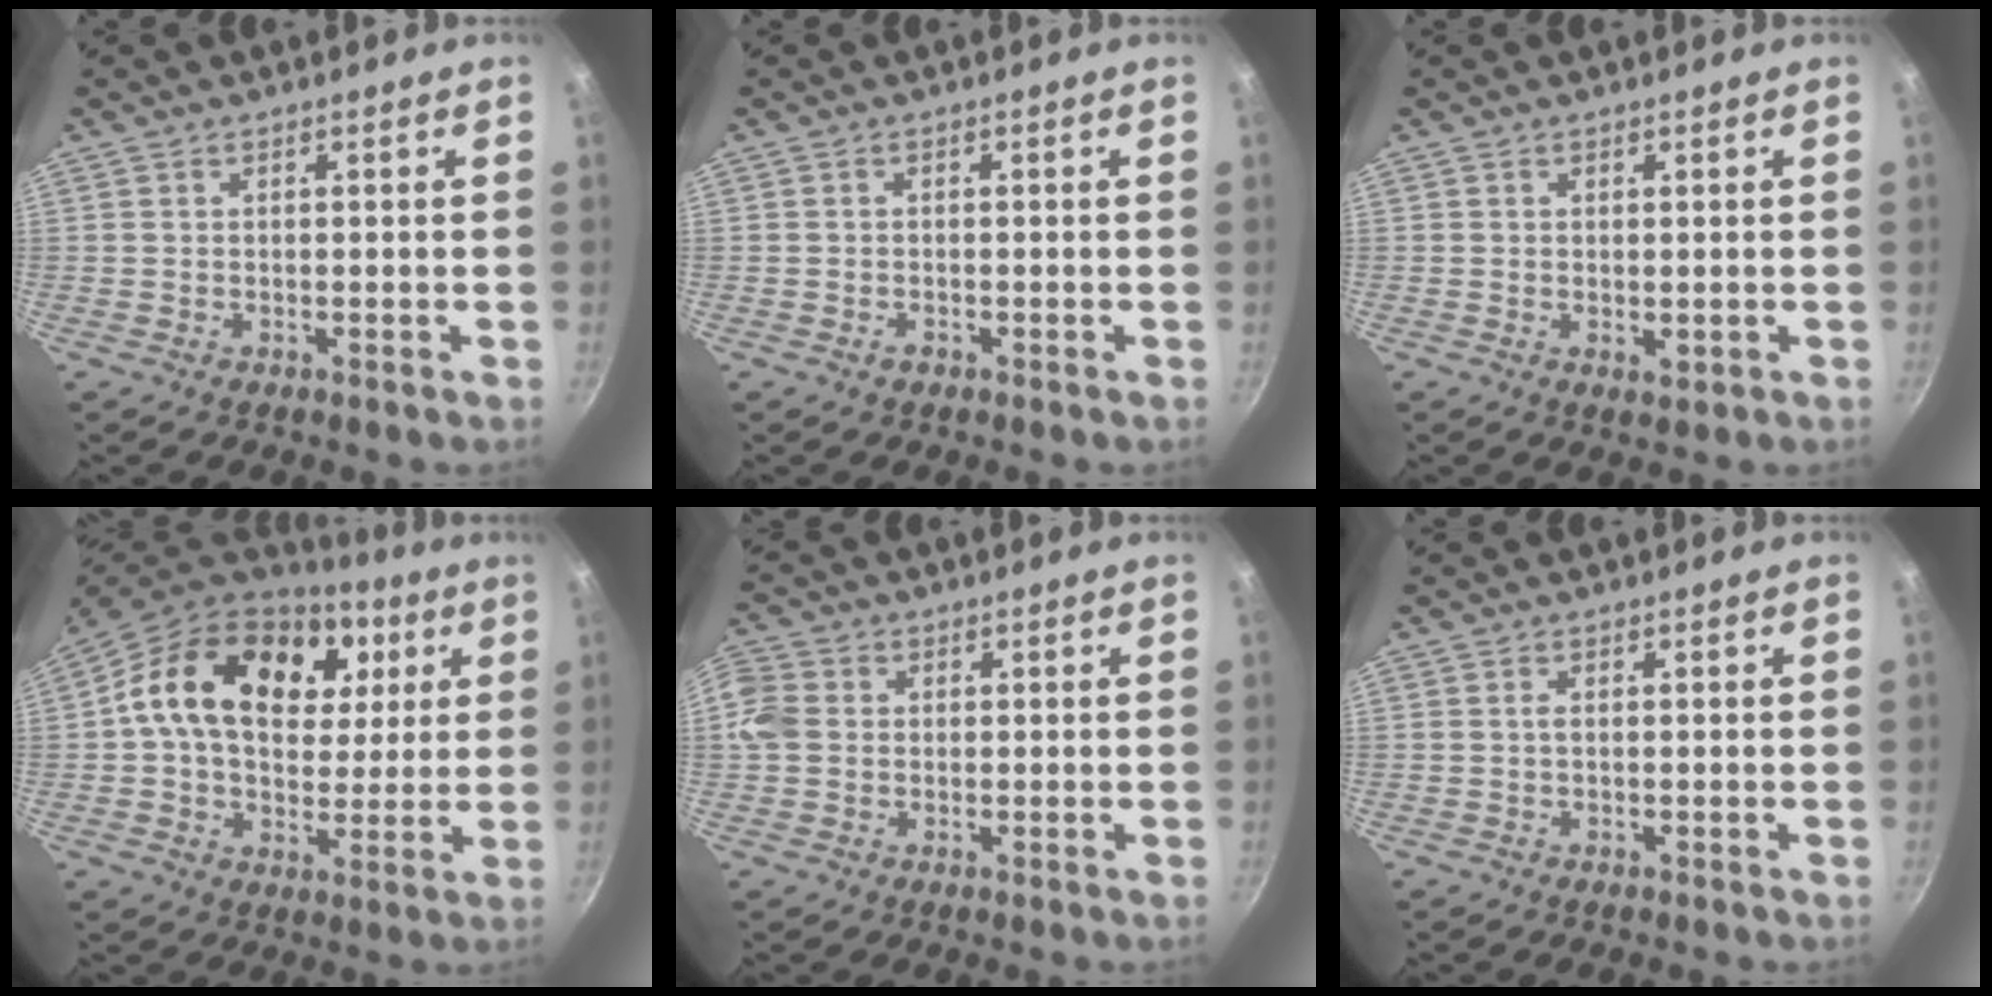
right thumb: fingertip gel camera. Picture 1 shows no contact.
{"total": 1.1, "force": [-0.6, 0.7, 0.5], "torque": [-0.009, 0.004, -0.012]}
{"total": 1.4, "force": [0.1, 0.8, 1.1], "torque": [-0.016, -0.004, 0.002]}
{"total": 22.8, "force": [7.0, 15.6, 15.0], "torque": [-0.233, 0.000, 0.107]}
{"total": 6.0, "force": [0.2, 5.2, 3.1], "torque": [-0.056, 0.007, -0.012]}
{"total": 0.5, "force": [0.0, 0.2, 0.5], "torque": [-0.011, 0.002, -0.001]}